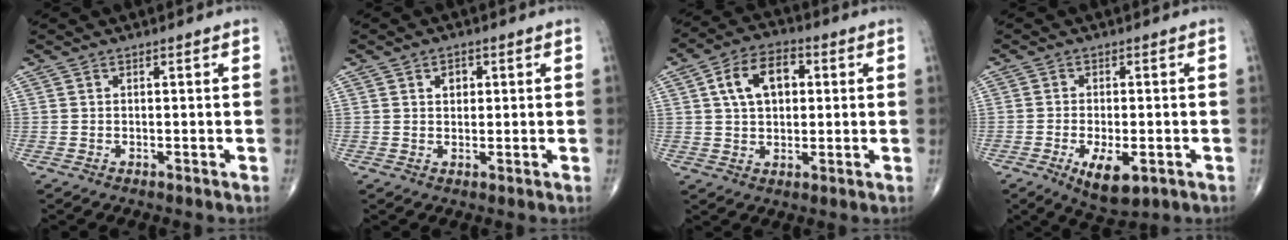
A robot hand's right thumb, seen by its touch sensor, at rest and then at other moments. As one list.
[{"total": 2.7, "force": [0.9, 2.0, 1.6], "torque": [-0.012, -0.002, 0.013]}, {"total": 10.4, "force": [2.5, 6.5, 7.7], "torque": [-0.116, 0.013, 0.038]}, {"total": 7.5, "force": [-2.9, 3.2, 6.2], "torque": [-0.101, -0.008, -0.039]}]